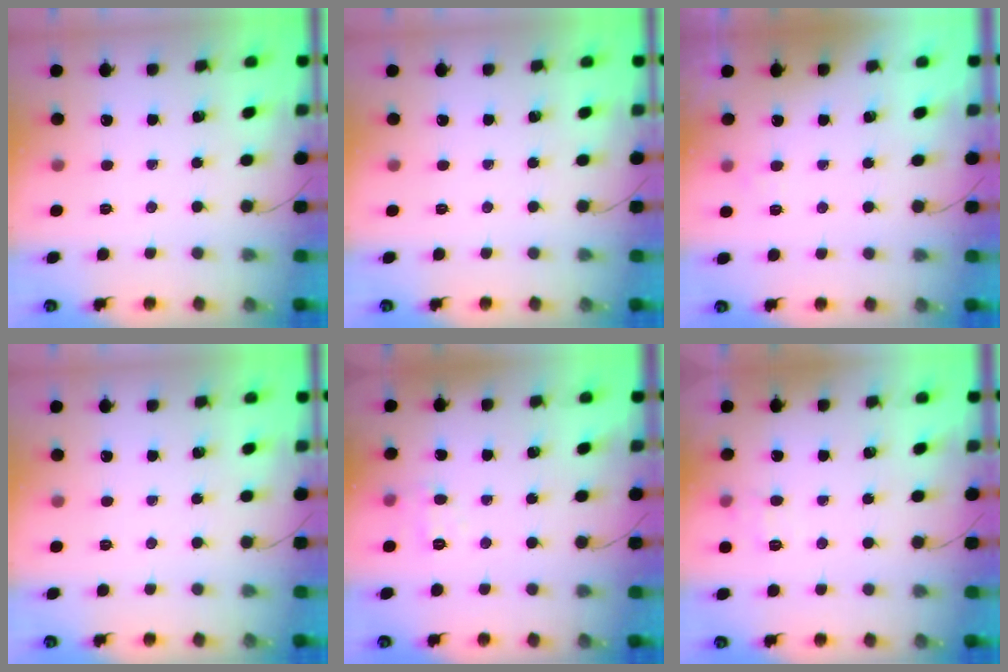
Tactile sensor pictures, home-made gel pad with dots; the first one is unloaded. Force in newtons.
{"total": 0.0}
{"total": 3.8, "press": 3.6, "slide": 1.1}
{"total": 0.0}
{"total": 5.8, "press": 5.6, "slide": 1.2}
{"total": 4.5, "press": 4.2, "slide": 1.7}